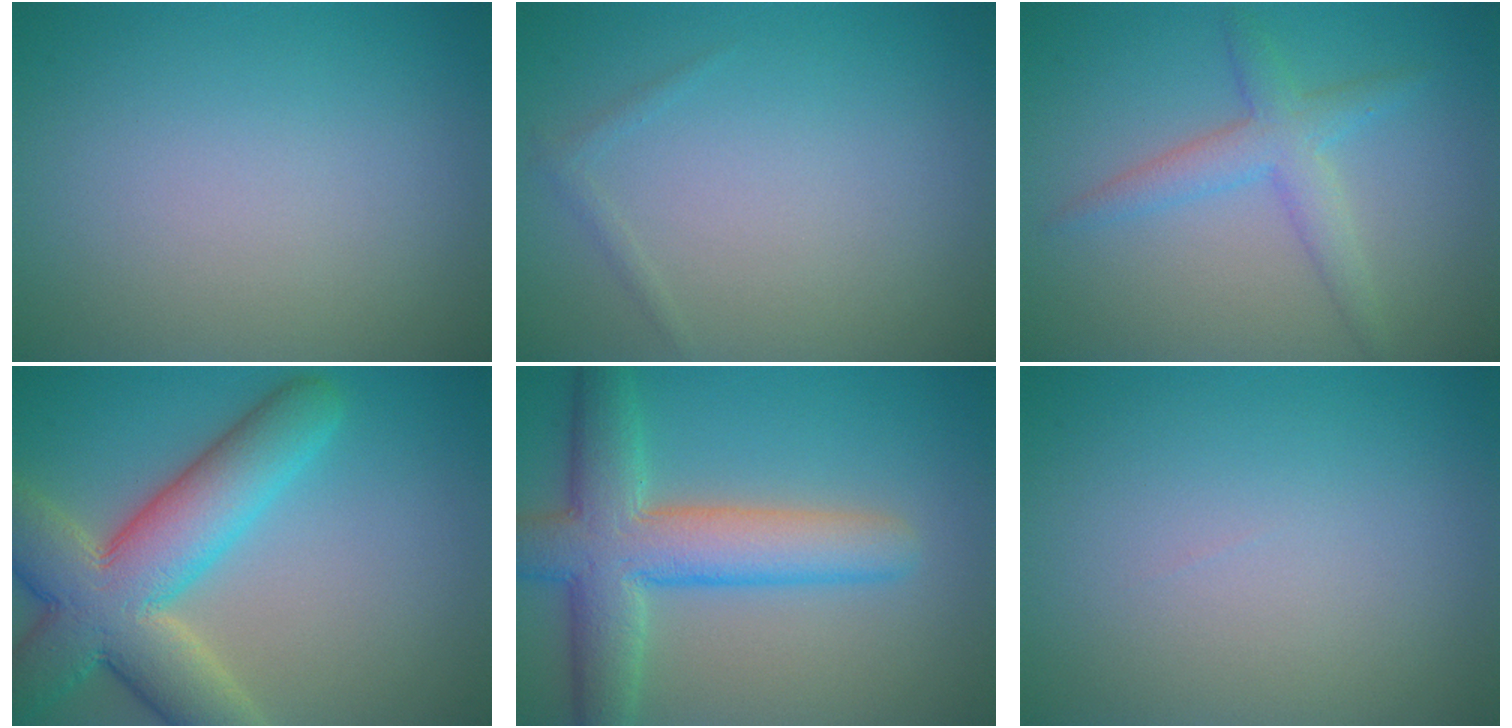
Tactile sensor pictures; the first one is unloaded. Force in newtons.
{"total": 0.6, "press": 0.6, "slide": 0.1}
{"total": 3.1, "press": 3.1, "slide": 0.2}
{"total": 10.3, "press": 10.3, "slide": 0.7}
{"total": 7.8, "press": 7.7, "slide": 0.3}
{"total": 0.0}